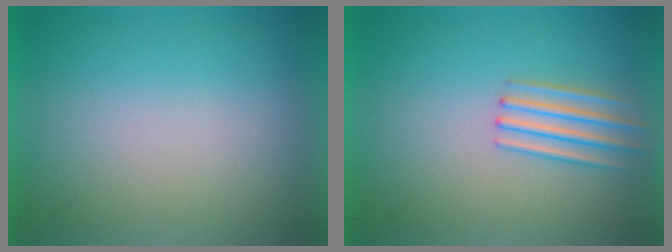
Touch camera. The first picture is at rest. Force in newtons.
{"total": 2.1}